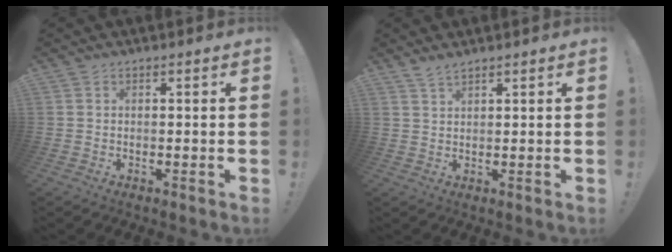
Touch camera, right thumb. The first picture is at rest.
{"total": 2.5, "force": [2.1, 0.4, 1.1], "torque": [-0.024, -0.011, 0.039]}